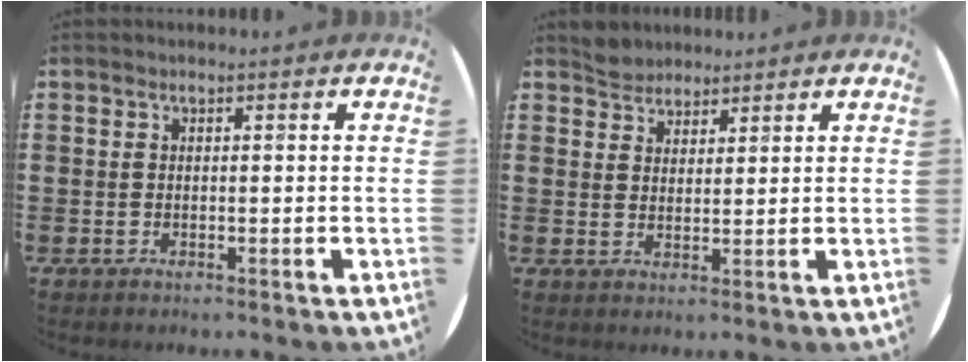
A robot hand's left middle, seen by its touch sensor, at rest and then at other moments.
{"total": 2.8, "force": [2.6, 0.9, -0.5], "torque": [0.001, 0.004, 0.052]}